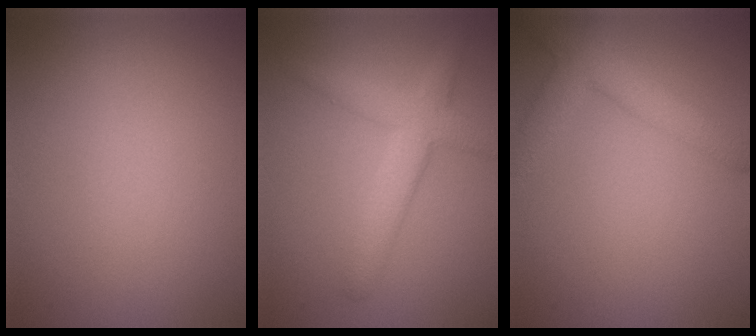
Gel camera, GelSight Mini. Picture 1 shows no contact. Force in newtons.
{"total": 3.9, "press": 3.9, "slide": 0.1}
{"total": 3.9, "press": 3.9, "slide": 0.2}